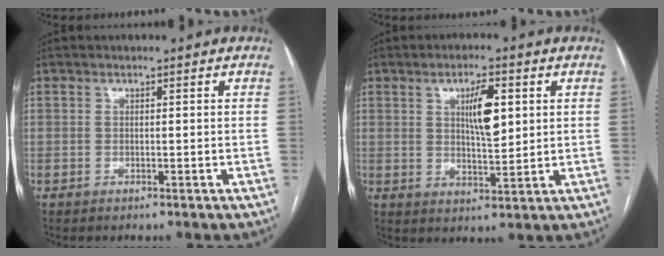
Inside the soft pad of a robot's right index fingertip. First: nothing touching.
{"total": 6.4, "force": [2.1, 1.6, 5.8], "torque": [-0.102, 0.001, 0.040]}